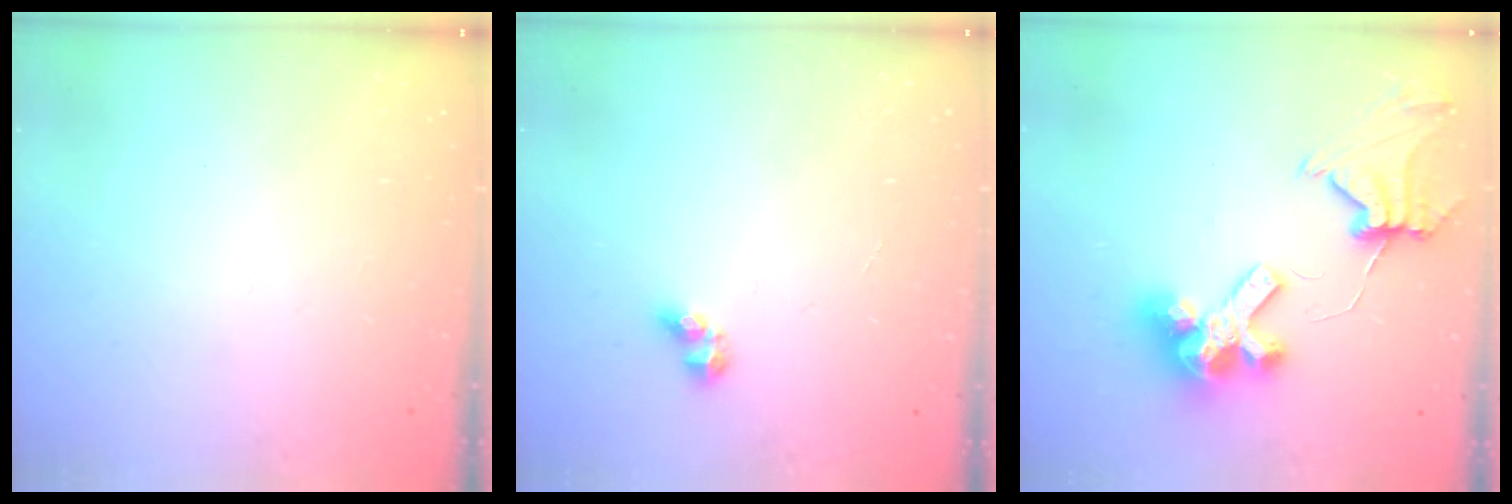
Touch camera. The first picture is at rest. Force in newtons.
{"total": 3.6, "press": 3.4, "slide": 1.1}
{"total": 12.1, "press": 12.0, "slide": 1.6}